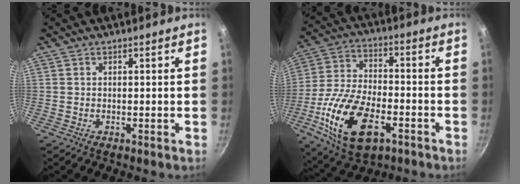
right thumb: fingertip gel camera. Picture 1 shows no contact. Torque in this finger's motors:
{"motor_torque": [0.54, 0.51, 1.34, -1.42, 0.48]}